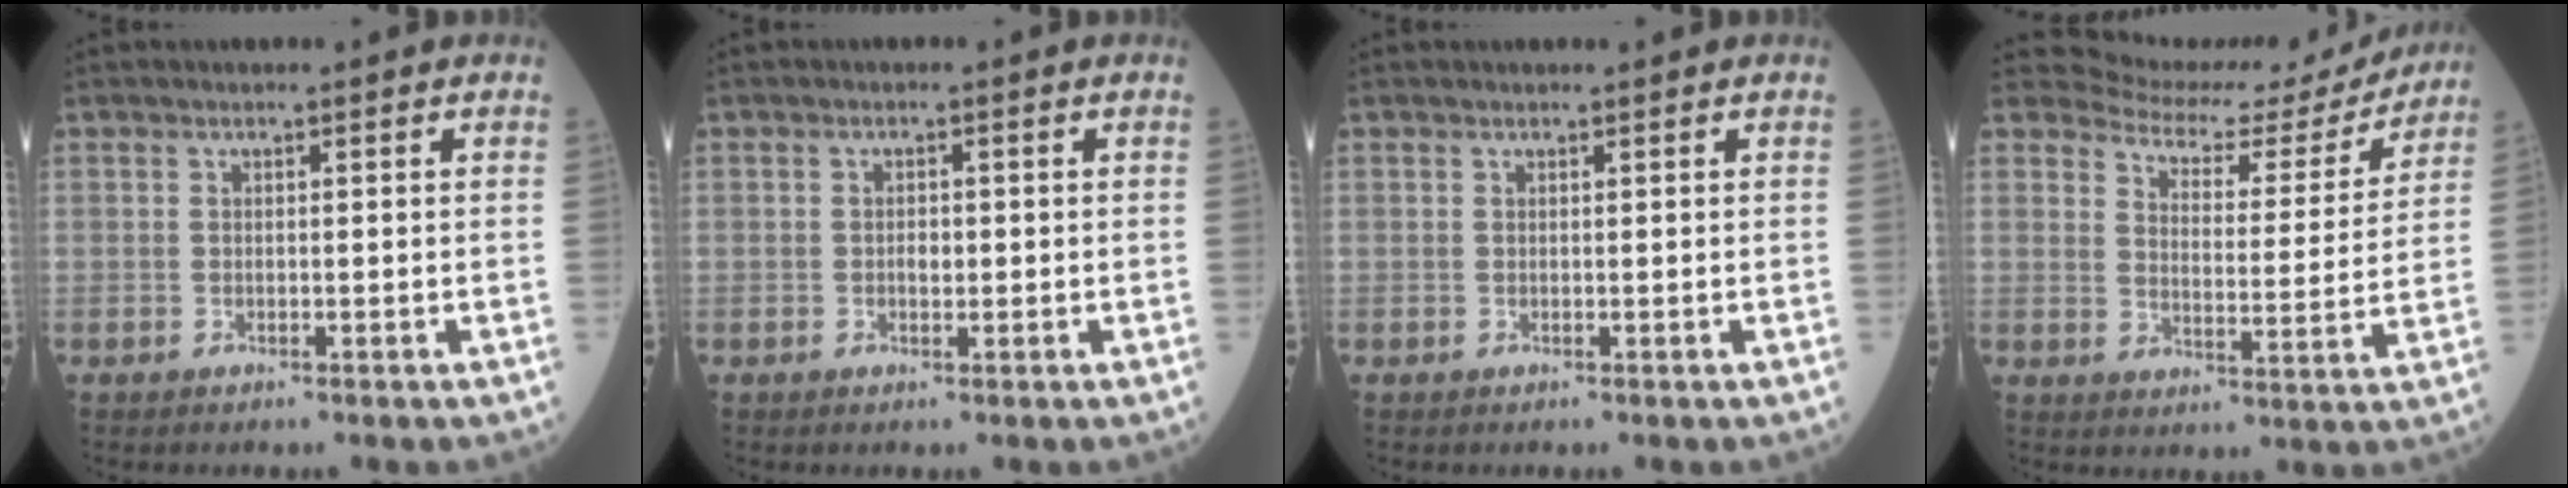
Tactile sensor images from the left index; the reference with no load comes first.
{"total": 1.2, "force": [-0.1, 0.7, 1.0], "torque": [-0.018, 0.001, -0.001]}
{"total": 0.5, "force": [0.5, 0.0, 0.1], "torque": [-0.005, 0.002, 0.008]}
{"total": 13.1, "force": [12.7, 3.0, 0.7], "torque": [-0.007, -0.020, 0.155]}